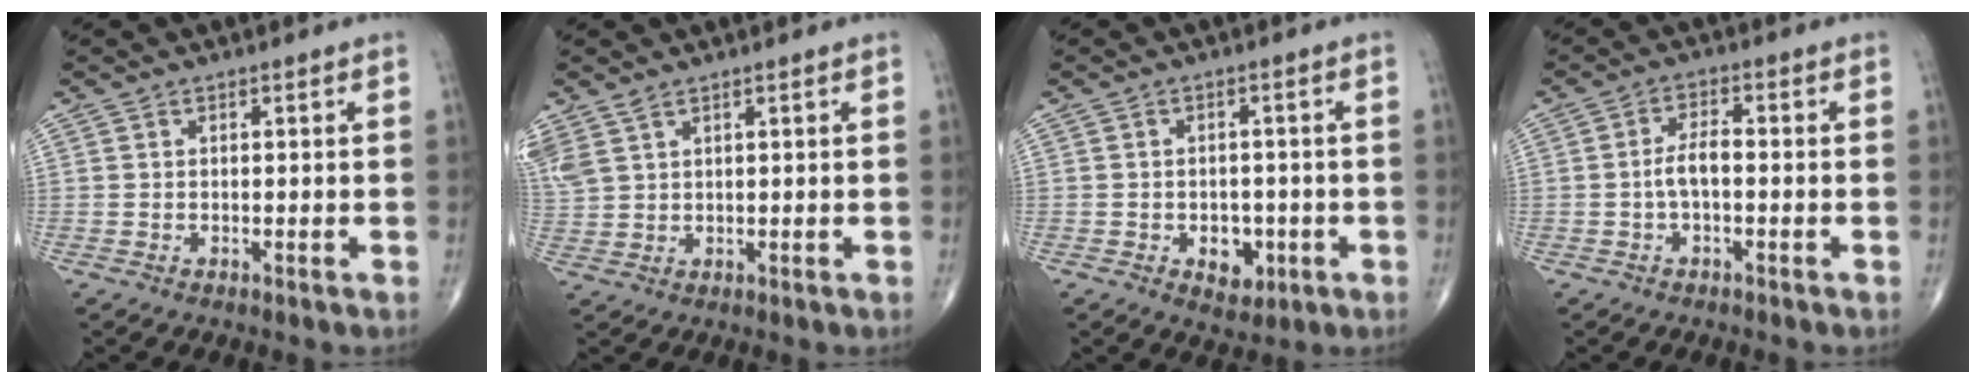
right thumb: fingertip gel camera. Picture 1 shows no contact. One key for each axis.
{"total": 5.0, "fx": 3.3, "fy": 2.3, "fz": 3.0, "tx": -0.081, "ty": 0.002, "tz": 0.081}
{"total": 5.3, "fx": -1.7, "fy": 3.7, "fz": 3.4, "tx": -0.021, "ty": 0.007, "tz": -0.017}
{"total": 3.8, "fx": -0.8, "fy": 1.6, "fz": 3.3, "tx": -0.063, "ty": 0.017, "tz": -0.018}